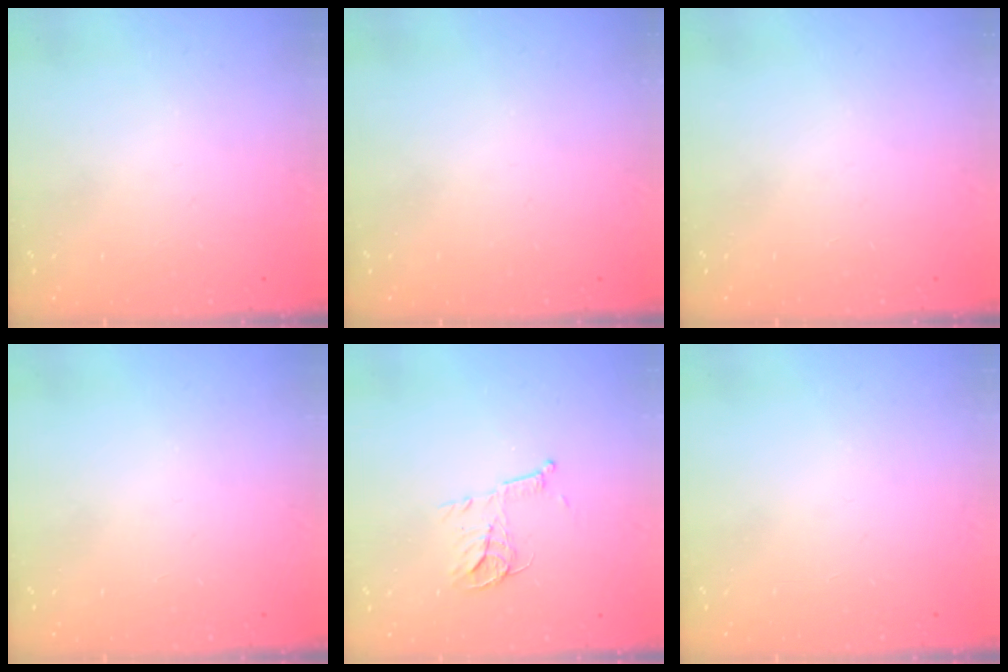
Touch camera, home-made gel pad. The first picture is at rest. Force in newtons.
{"total": 0.0}
{"total": 0.0}
{"total": 0.0}
{"total": 8.0, "press": 8.0, "slide": 0.3}
{"total": 0.0}